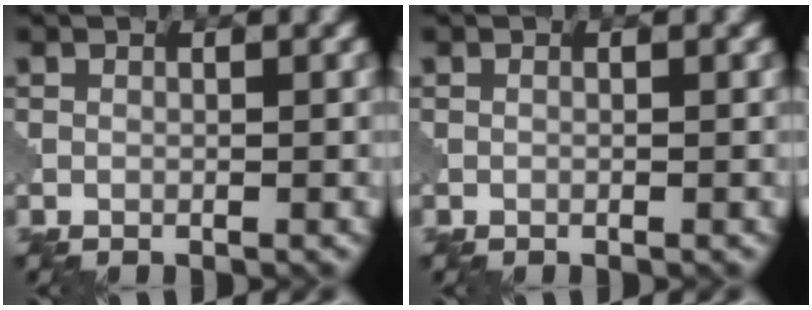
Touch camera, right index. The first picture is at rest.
{"total": 0.0}